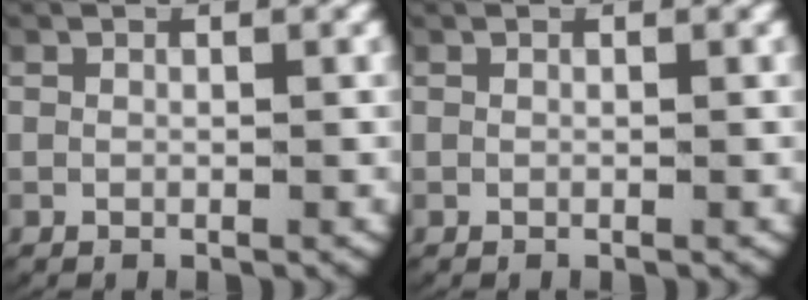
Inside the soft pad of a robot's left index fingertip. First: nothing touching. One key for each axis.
{"total": 0.0}